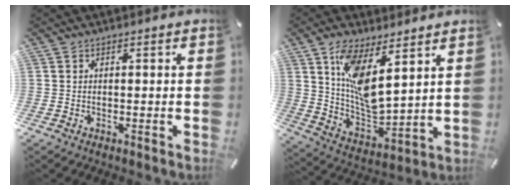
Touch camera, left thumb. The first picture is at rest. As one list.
[{"total": 13.1, "force": [7.5, 5.2, 9.3], "torque": [-0.194, -0.046, 0.135]}]